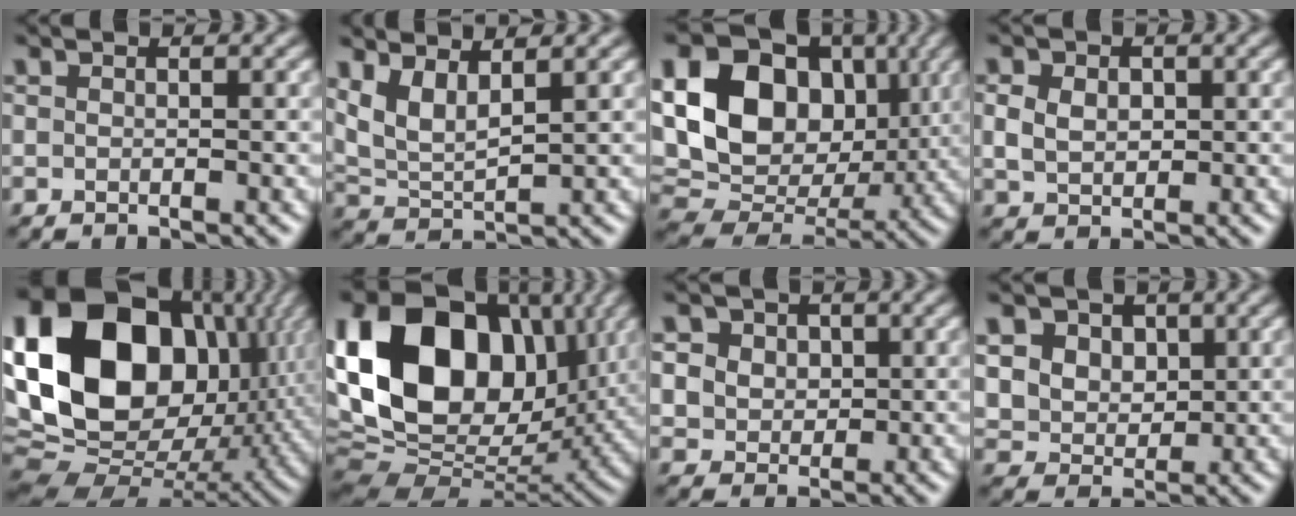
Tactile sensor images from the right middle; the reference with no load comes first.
{"total": 3.2, "force": [2.0, 1.1, 2.3], "torque": [-0.058, -0.005, 0.046]}
{"total": 16.9, "force": [3.7, 12.7, 10.5], "torque": [-0.207, 0.018, 0.073]}
{"total": 2.5, "force": [0.4, 2.0, 1.5], "torque": [-0.038, 0.003, 0.011]}
{"total": 20.6, "force": [4.9, 14.8, 13.5], "torque": [-0.314, 0.009, 0.104]}
{"total": 18.3, "force": [4.2, 12.5, 12.7], "torque": [-0.265, 0.036, 0.059]}
{"total": 5.8, "force": [2.4, 4.7, 2.4], "torque": [-0.045, 0.020, 0.030]}
{"total": 8.4, "force": [3.5, 6.8, 3.6], "torque": [-0.088, 0.021, 0.054]}